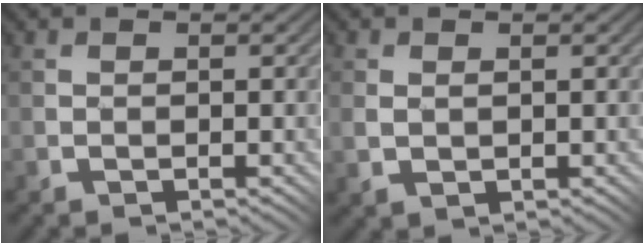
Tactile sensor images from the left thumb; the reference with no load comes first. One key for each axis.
{"total": 2.1, "fx": 0.2, "fy": 1.4, "fz": 1.5, "tx": -0.034, "ty": -0.005, "tz": 0.011}